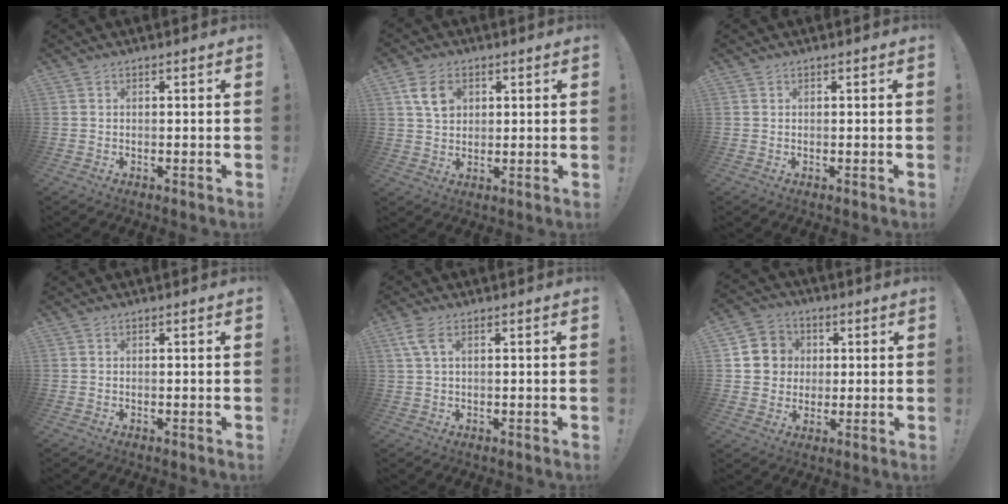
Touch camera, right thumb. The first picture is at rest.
{"total": 7.9, "force": [2.9, 5.6, 4.6], "torque": [-0.084, 0.002, 0.056]}
{"total": 0.0}
{"total": 0.0}
{"total": 3.9, "force": [1.6, 1.5, 3.3], "torque": [-0.072, 0.004, 0.031]}
{"total": 8.9, "force": [1.2, 8.6, 2.1], "torque": [-0.030, 0.005, 0.031]}